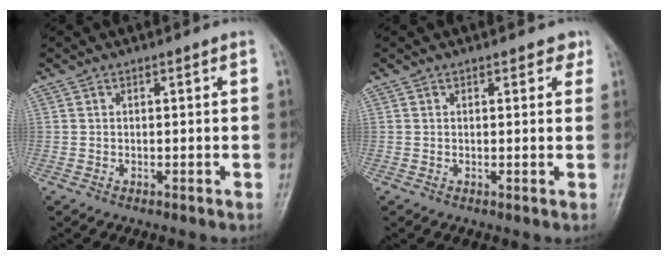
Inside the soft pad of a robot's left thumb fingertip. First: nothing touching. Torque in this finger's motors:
{"motor_torque": [-0.07, 0.00, -0.16, -0.09, 0.05]}